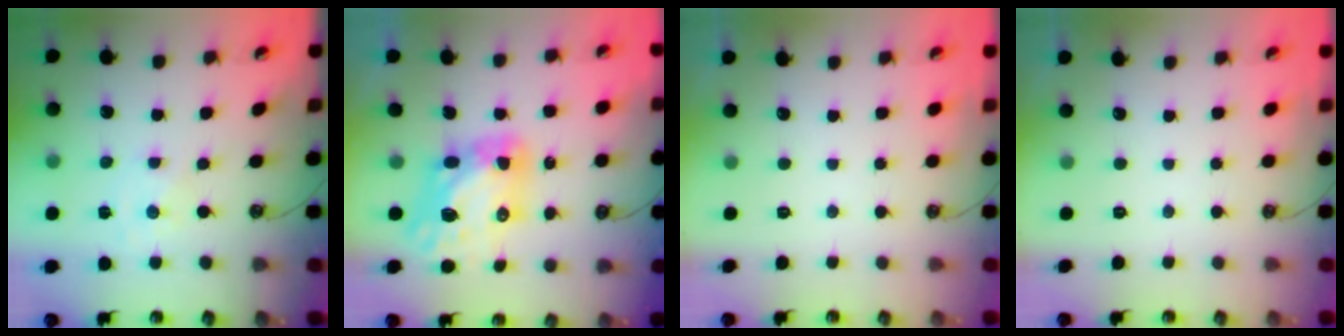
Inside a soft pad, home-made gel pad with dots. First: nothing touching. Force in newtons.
{"total": 11.5, "press": 11.5, "slide": 1.1}
{"total": 0.0}
{"total": 0.0}